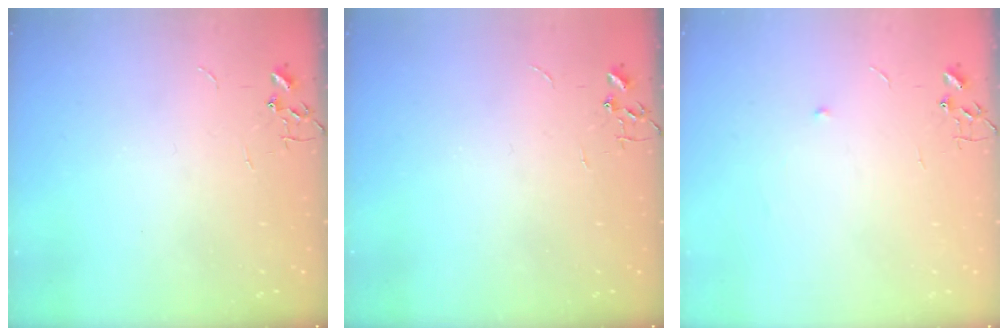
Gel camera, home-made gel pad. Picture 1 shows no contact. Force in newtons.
{"total": 0.0}
{"total": 4.3, "press": 4.1, "slide": 1.2}